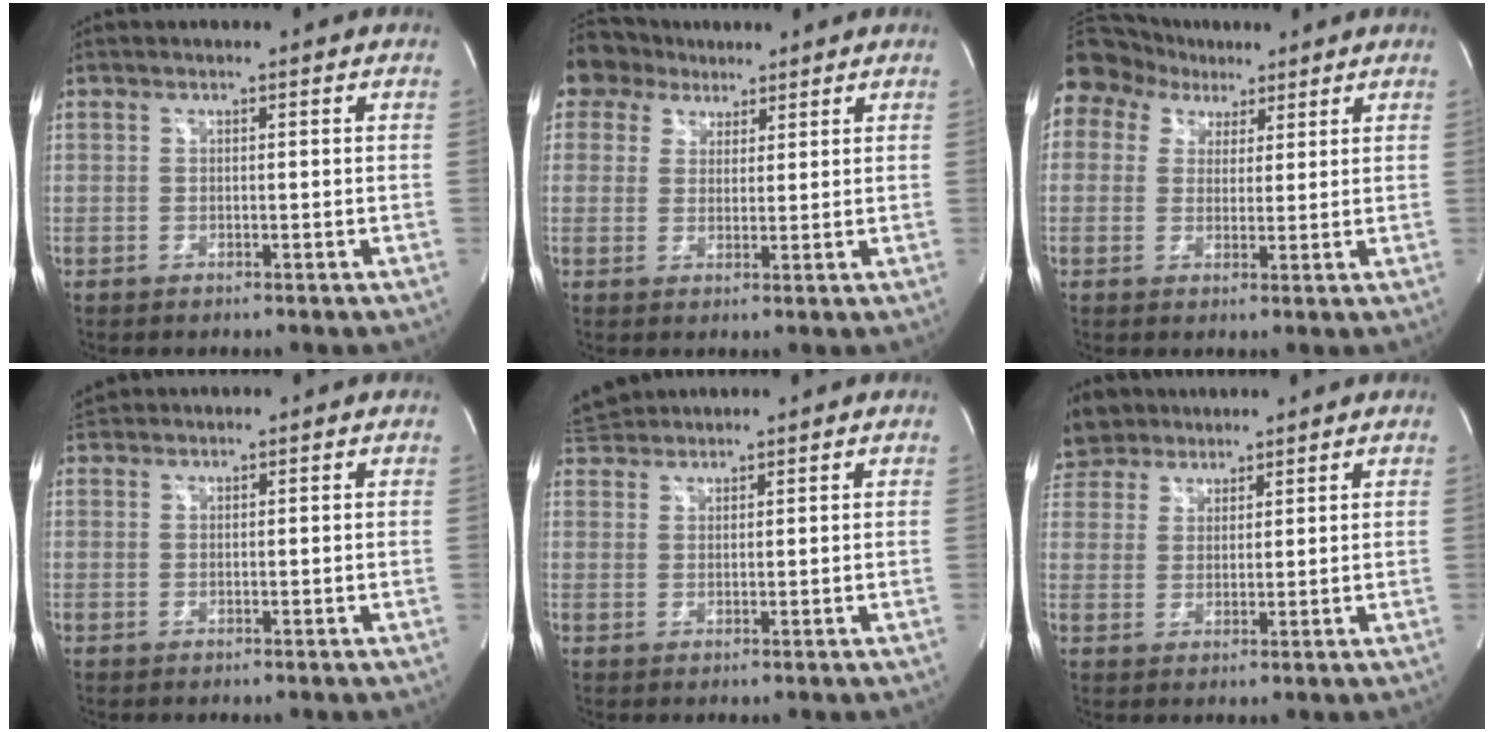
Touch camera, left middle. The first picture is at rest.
{"total": 5.3, "force": [4.1, 3.3, -0.5], "torque": [0.011, 0.018, 0.073]}
{"total": 14.8, "force": [8.5, 11.2, 4.4], "torque": [-0.145, 0.073, 0.162]}
{"total": 1.8, "force": [1.8, 0.5, 0.0], "torque": [-0.008, 0.019, 0.035]}
{"total": 4.2, "force": [4.0, 1.0, 0.4], "torque": [-0.015, 0.029, 0.077]}
{"total": 7.3, "force": [6.4, 3.4, 0.9], "torque": [-0.021, 0.021, 0.123]}